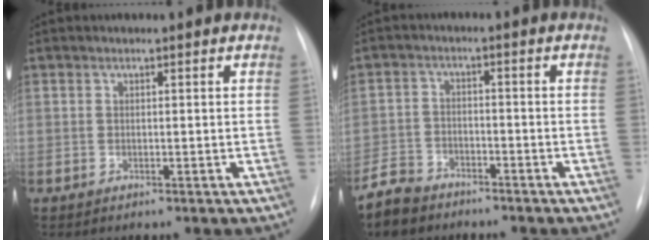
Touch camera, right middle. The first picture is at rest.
{"total": 5.9, "force": [-5.1, 2.7, 1.2], "torque": [-0.035, -0.010, -0.099]}